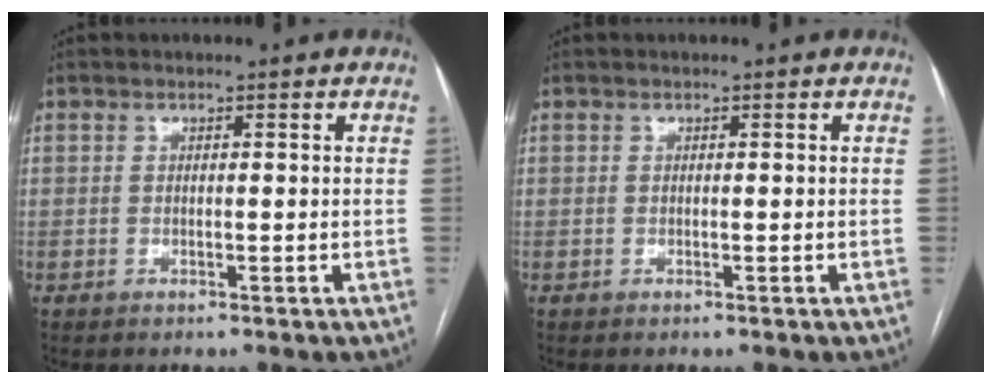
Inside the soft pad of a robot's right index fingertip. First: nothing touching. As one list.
[{"total": 0.0}]